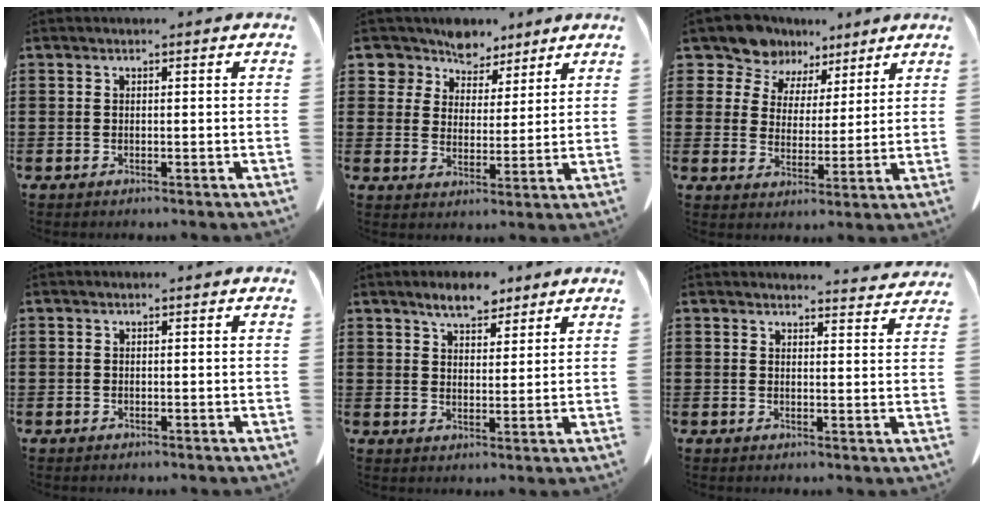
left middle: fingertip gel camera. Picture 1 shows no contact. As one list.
[{"total": 6.9, "force": [6.2, 3.0, 0.2], "torque": [-0.045, -0.033, 0.117]}, {"total": 8.0, "force": [6.8, 4.1, 0.8], "torque": [-0.064, -0.032, 0.130]}, {"total": 0.0}, {"total": 5.2, "force": [4.4, 1.9, 2.0], "torque": [-0.043, -0.008, 0.082]}, {"total": 3.3, "force": [3.3, -0.1, 0.5], "torque": [-0.009, -0.014, 0.060]}]